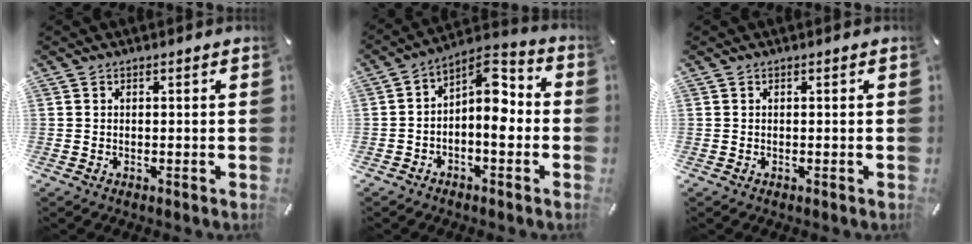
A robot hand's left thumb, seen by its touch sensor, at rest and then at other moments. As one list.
[{"total": 8.8, "force": [-0.4, 5.1, 7.2], "torque": [-0.103, -0.015, -0.012]}, {"total": 0.0}]